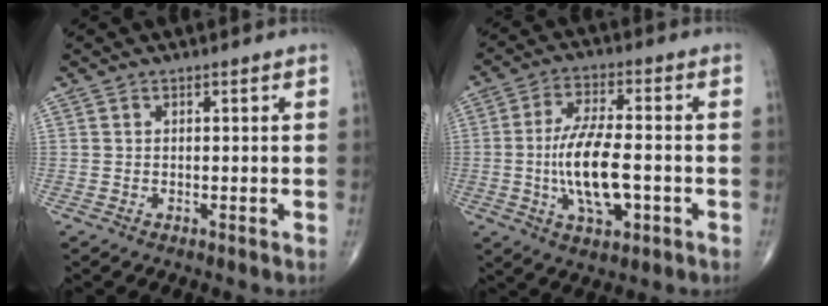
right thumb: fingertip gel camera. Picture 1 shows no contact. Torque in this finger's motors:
{"motor_torque": [2.63, 2.38, 1.72, -0.73, 0.57]}